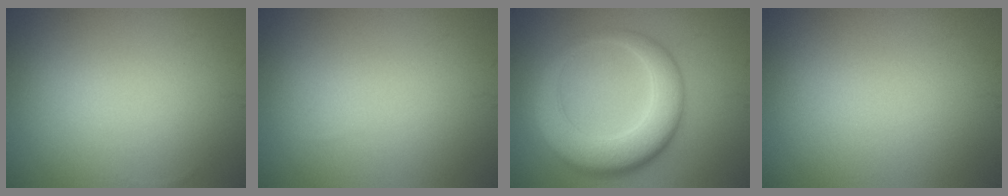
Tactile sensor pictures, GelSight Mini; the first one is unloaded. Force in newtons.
{"total": 0.0}
{"total": 7.7, "press": 7.7, "slide": 0.3}
{"total": 0.0}